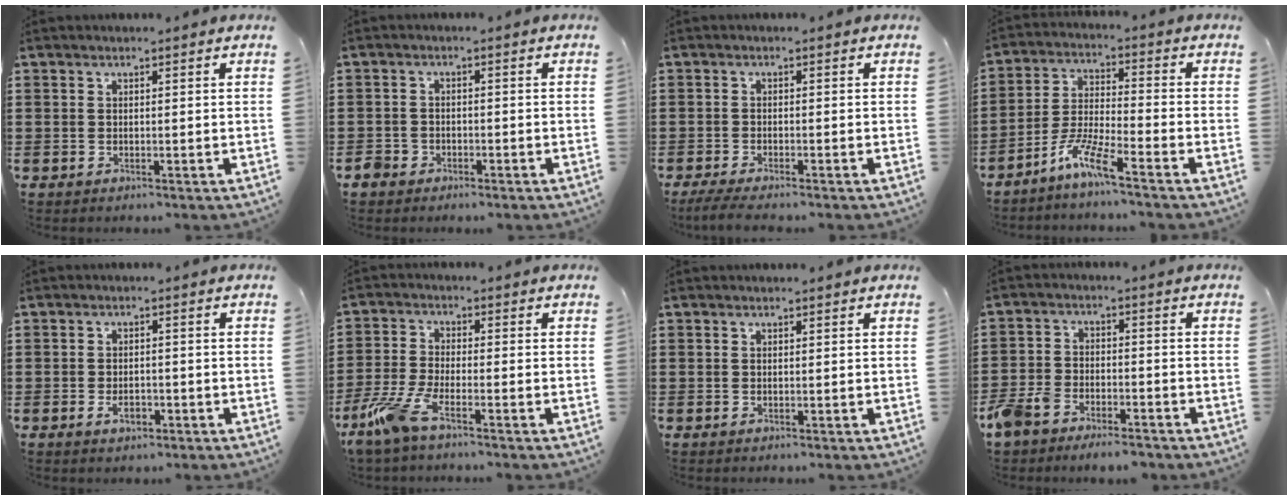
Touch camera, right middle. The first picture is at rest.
{"total": 2.0, "force": [-1.6, 1.2, 0.2], "torque": [-0.016, 0.002, -0.037]}
{"total": 2.1, "force": [-1.8, 0.0, 1.1], "torque": [-0.026, -0.004, -0.036]}
{"total": 7.0, "force": [-5.4, 0.4, 4.4], "torque": [-0.096, -0.008, -0.105]}
{"total": 2.5, "force": [-1.2, 1.2, 1.9], "torque": [-0.035, 0.001, -0.021]}
{"total": 6.2, "force": [-4.1, 1.3, 4.5], "torque": [-0.129, -0.024, -0.085]}
{"total": 0.0}
{"total": 5.6, "force": [-5.0, 1.8, 1.7], "torque": [-0.062, -0.001, -0.108]}